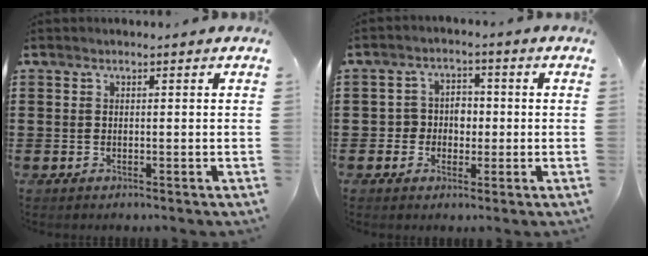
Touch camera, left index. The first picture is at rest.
{"total": 3.7, "force": [-0.7, 3.4, 1.3], "torque": [-0.040, 0.010, -0.020]}